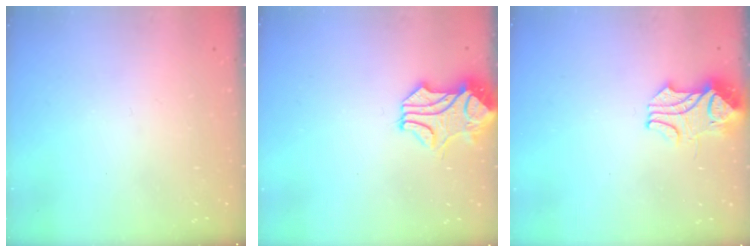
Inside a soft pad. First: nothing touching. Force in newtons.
{"total": 0.8, "press": 0.3, "slide": 0.7}
{"total": 2.1, "press": 1.9, "slide": 0.9}